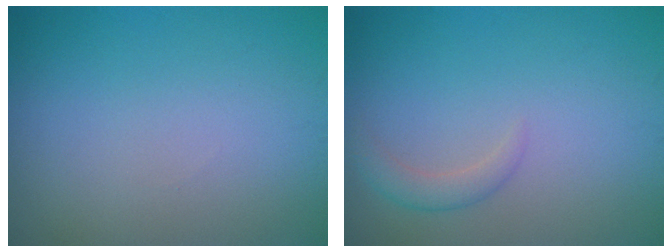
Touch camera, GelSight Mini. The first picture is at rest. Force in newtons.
{"total": 1.5, "press": 1.5, "slide": 0.1}